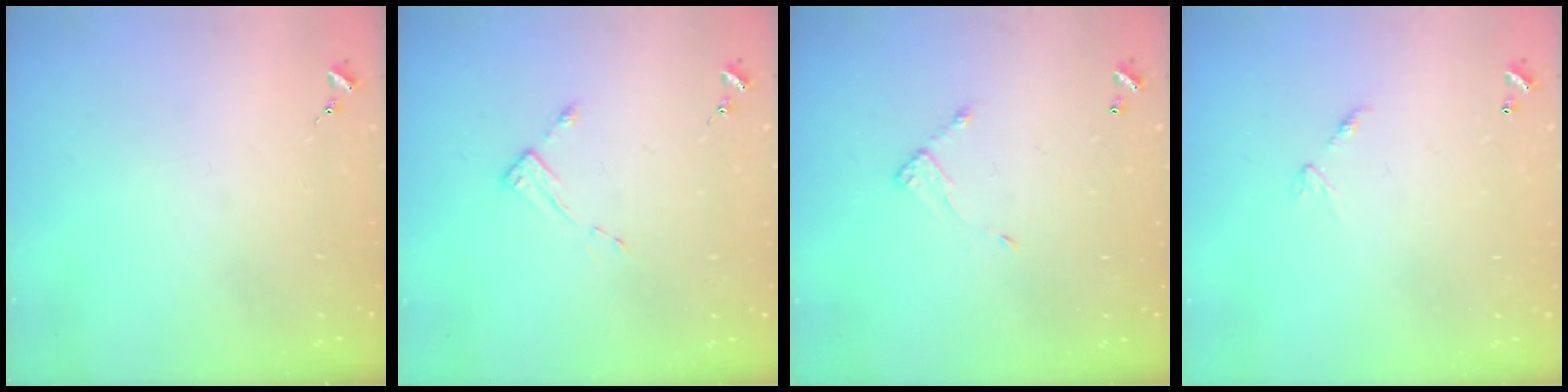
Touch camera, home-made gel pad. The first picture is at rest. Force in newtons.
{"total": 2.6, "press": 2.6, "slide": 0.3}
{"total": 4.3, "press": 4.3, "slide": 0.2}
{"total": 5.8, "press": 5.8, "slide": 0.4}